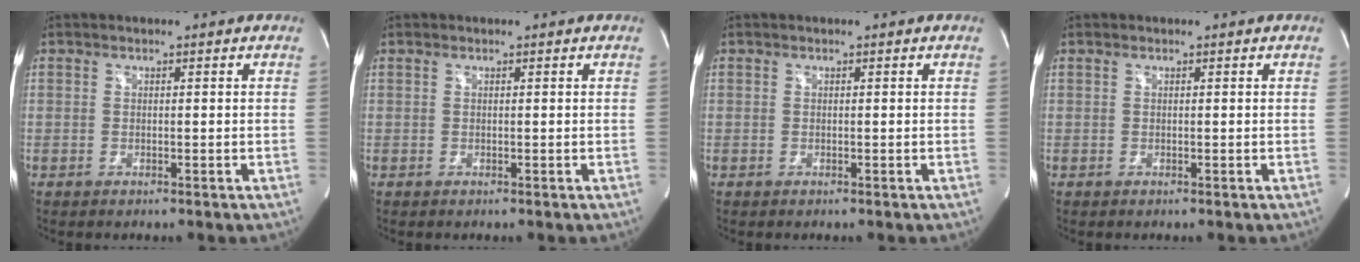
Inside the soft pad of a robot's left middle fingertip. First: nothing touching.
{"total": 0.0}
{"total": 0.0}
{"total": 0.0}